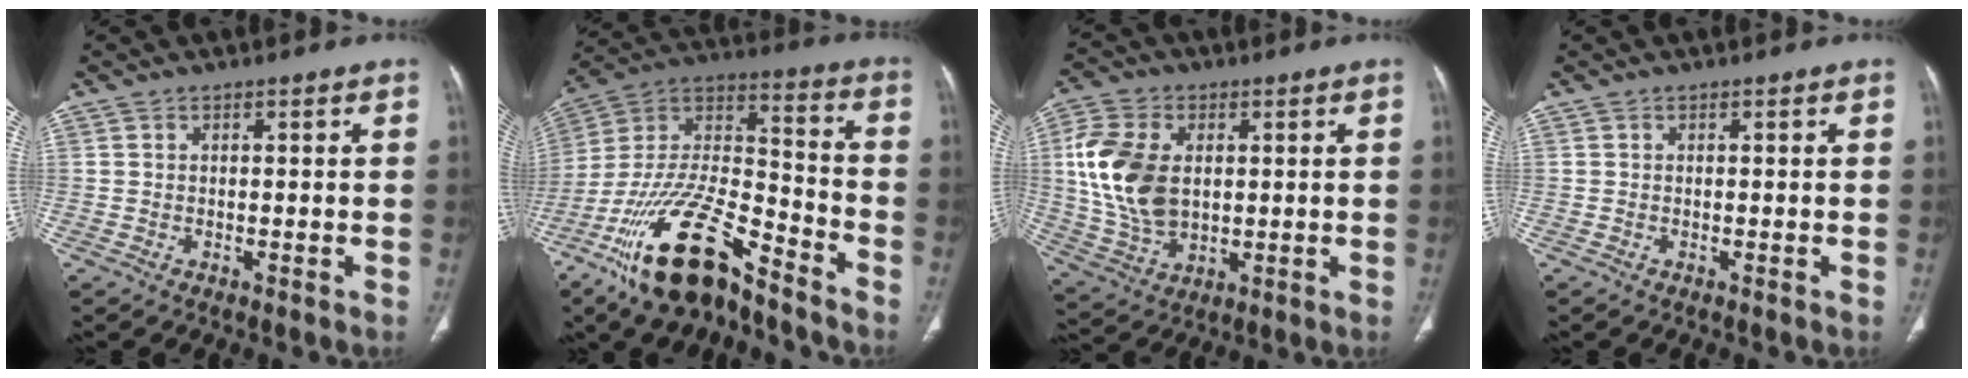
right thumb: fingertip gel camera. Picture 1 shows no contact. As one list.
[{"total": 21.9, "force": [-14.9, 7.3, 14.3], "torque": [-0.282, 0.071, -0.273]}, {"total": 15.3, "force": [2.0, 10.1, 11.2], "torque": [-0.218, -0.003, 0.044]}, {"total": 0.0}]